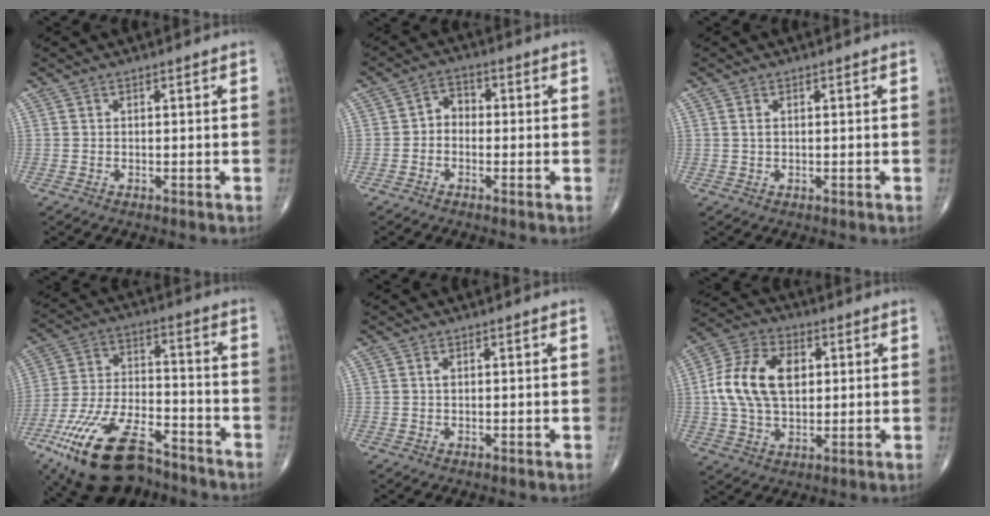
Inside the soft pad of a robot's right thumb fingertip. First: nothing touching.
{"total": 3.7, "force": [-0.7, 3.0, 2.0], "torque": [-0.008, 0.017, -0.028]}
{"total": 1.3, "force": [0.3, 0.8, 1.0], "torque": [-0.019, 0.002, 0.007]}
{"total": 21.2, "force": [-14.6, 9.0, 12.4], "torque": [-0.266, 0.054, -0.260]}
{"total": 0.7, "force": [0.1, 0.5, 0.6], "torque": [-0.010, 0.003, 0.002]}
{"total": 14.9, "force": [2.0, 9.6, 11.2], "torque": [-0.201, 0.013, 0.032]}